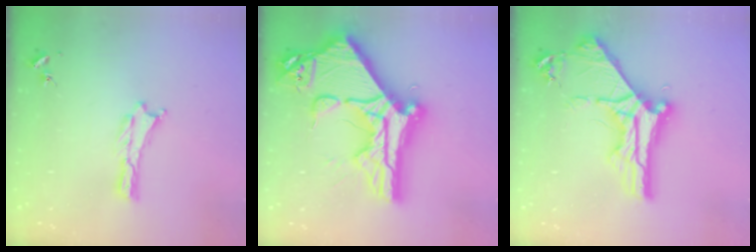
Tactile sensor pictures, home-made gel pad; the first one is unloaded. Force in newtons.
{"total": 21.7, "press": 21.6, "slide": 2.2}
{"total": 10.4, "press": 10.3, "slide": 1.3}